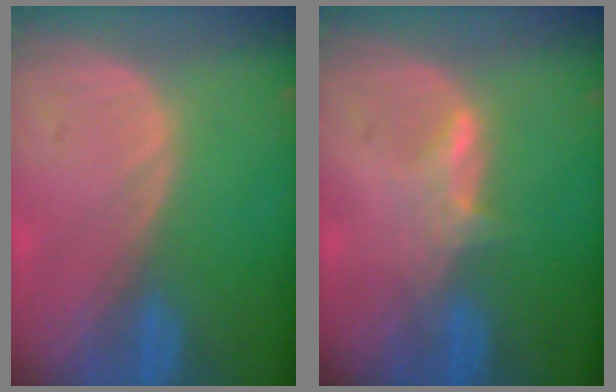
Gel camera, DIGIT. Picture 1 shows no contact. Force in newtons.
{"total": 2.6, "press": 2.5, "slide": 0.3}